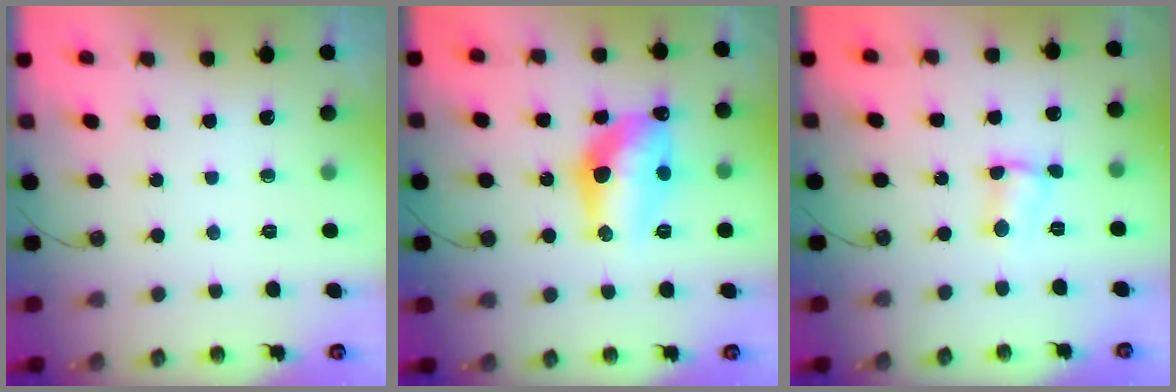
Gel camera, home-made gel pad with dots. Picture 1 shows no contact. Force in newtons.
{"total": 13.6, "press": 13.6, "slide": 1.2}
{"total": 2.1, "press": 2.1, "slide": 0.2}